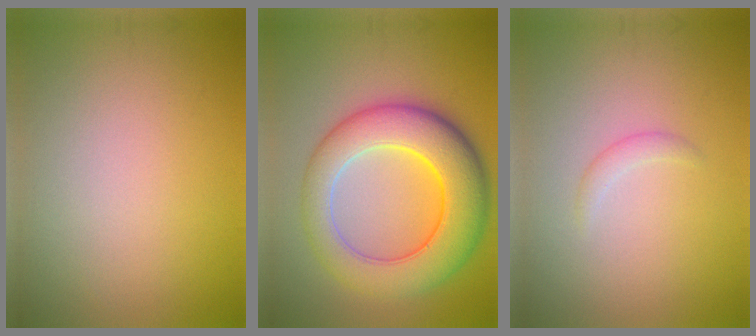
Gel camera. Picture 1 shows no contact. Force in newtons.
{"total": 10.0, "press": 10.0, "slide": 0.2}
{"total": 1.0, "press": 1.0, "slide": 0.0}